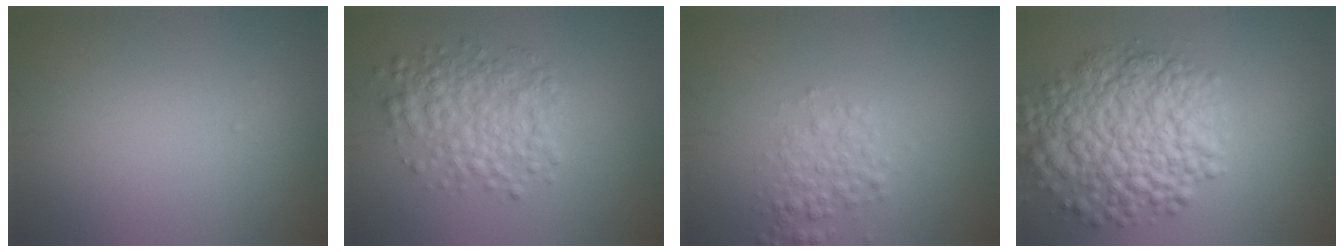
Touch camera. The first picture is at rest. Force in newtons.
{"total": 4.9, "press": 4.9, "slide": 0.1}
{"total": 2.4, "press": 2.4, "slide": 0.1}
{"total": 9.1, "press": 9.1, "slide": 0.4}